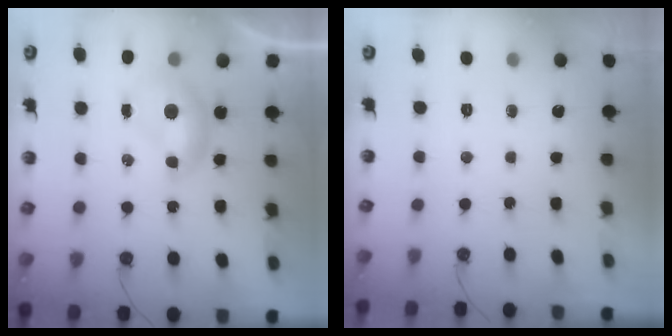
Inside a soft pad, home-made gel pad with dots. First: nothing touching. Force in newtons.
{"total": 0.0}